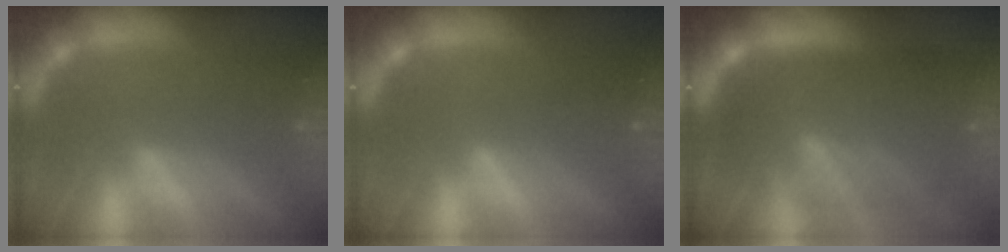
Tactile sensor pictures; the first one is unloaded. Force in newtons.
{"total": 2.0}
{"total": 9.5}